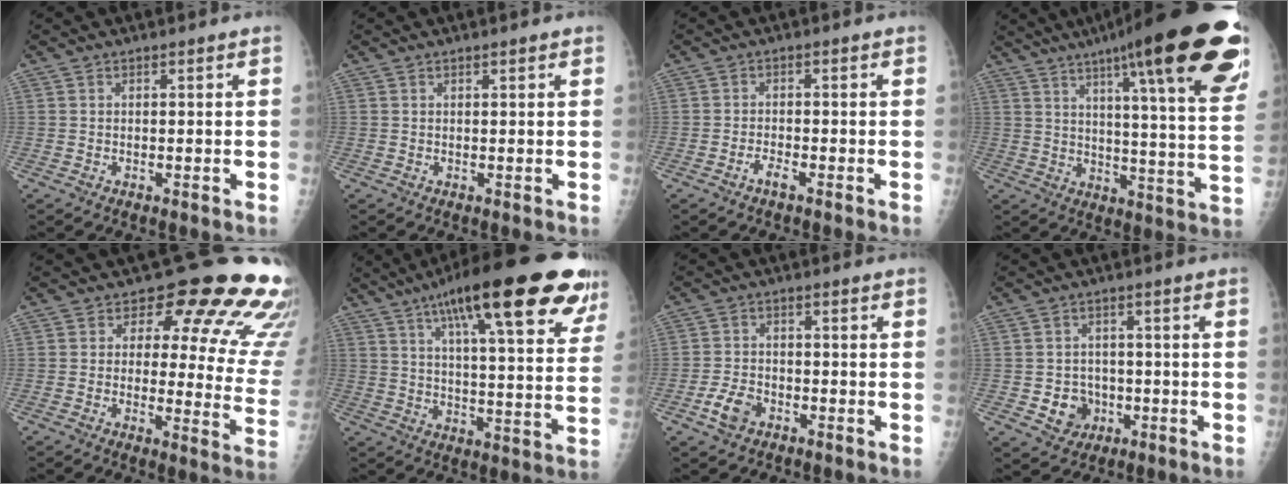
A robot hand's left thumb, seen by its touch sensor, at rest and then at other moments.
{"total": 0.8, "force": [0.5, 0.1, 0.6], "torque": [-0.007, 0.000, 0.008]}
{"total": 1.9, "force": [-1.4, 0.5, 1.3], "torque": [-0.028, 0.006, -0.028]}
{"total": 29.4, "force": [17.2, 4.6, 23.4], "torque": [-0.279, -0.039, 0.233]}
{"total": 18.4, "force": [11.7, 8.3, 11.6], "torque": [-0.081, -0.060, 0.113]}
{"total": 27.6, "force": [15.8, 6.8, 21.6], "torque": [-0.296, -0.020, 0.221]}
{"total": 4.9, "force": [-2.5, 3.2, 2.7], "torque": [-0.049, 0.014, -0.046]}
{"total": 5.9, "force": [-1.5, 5.3, 2.1], "torque": [-0.007, 0.010, -0.018]}